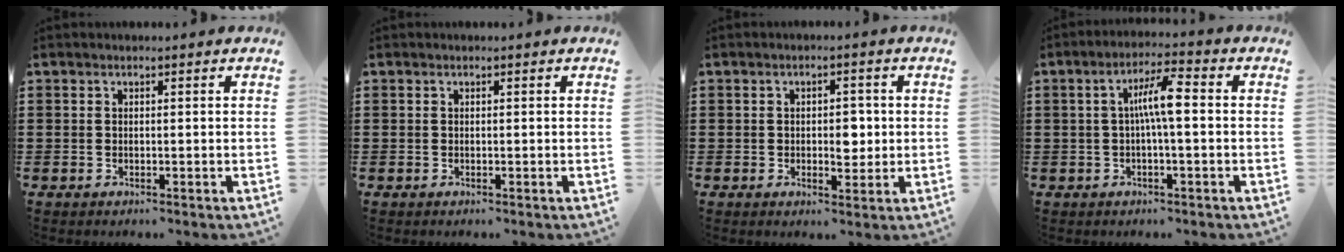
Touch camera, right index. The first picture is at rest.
{"total": 0.0}
{"total": 3.8, "force": [-0.1, 2.1, 3.1], "torque": [-0.046, -0.001, -0.007]}
{"total": 5.8, "force": [-0.1, 1.0, 5.7], "torque": [-0.107, 0.010, -0.006]}